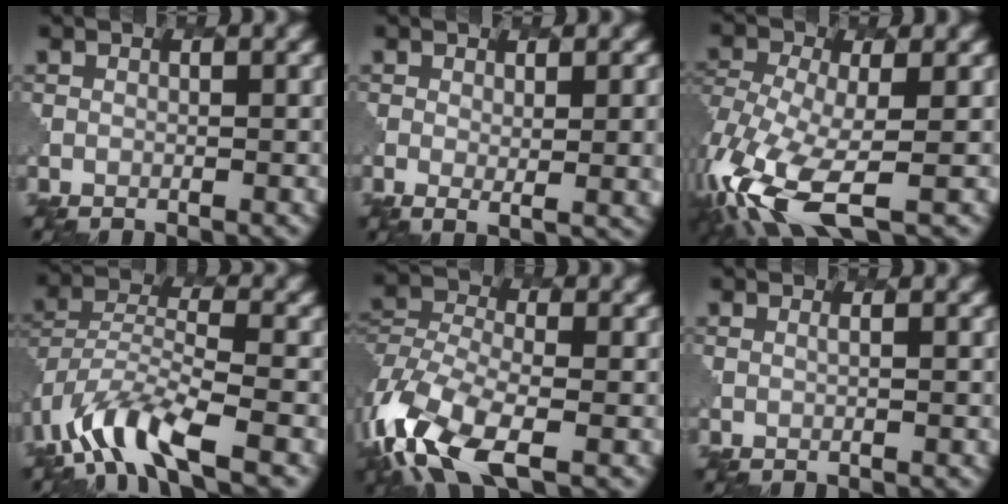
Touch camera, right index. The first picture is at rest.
{"total": 4.6, "force": [0.3, 1.5, 4.4], "torque": [-0.051, -0.009, 0.011]}
{"total": 8.4, "force": [-4.0, 3.4, 6.5], "torque": [-0.153, -0.013, -0.078]}
{"total": 7.6, "force": [-5.0, 2.4, 5.2], "torque": [-0.100, -0.003, -0.100]}
{"total": 9.9, "force": [-5.4, 4.4, 7.1], "torque": [-0.157, -0.019, -0.109]}
{"total": 0.9, "force": [0.5, 0.3, 0.7], "torque": [-0.007, -0.002, 0.007]}